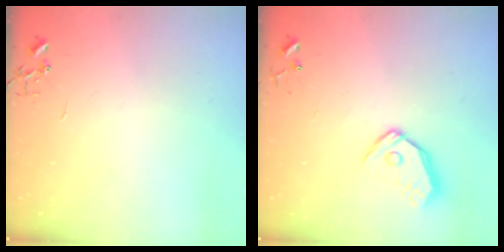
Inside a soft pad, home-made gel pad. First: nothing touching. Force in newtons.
{"total": 11.1, "press": 11.0, "slide": 1.7}